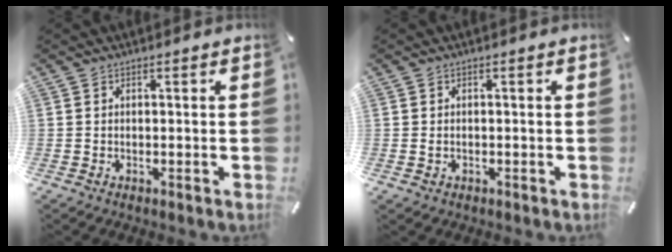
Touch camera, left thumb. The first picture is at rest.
{"total": 1.0, "force": [-0.4, 0.8, 0.6], "torque": [-0.014, 0.001, -0.007]}